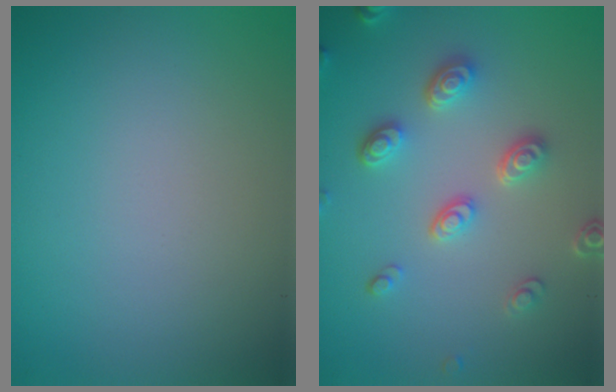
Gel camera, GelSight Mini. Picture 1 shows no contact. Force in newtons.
{"total": 3.5, "press": 3.2, "slide": 1.4}